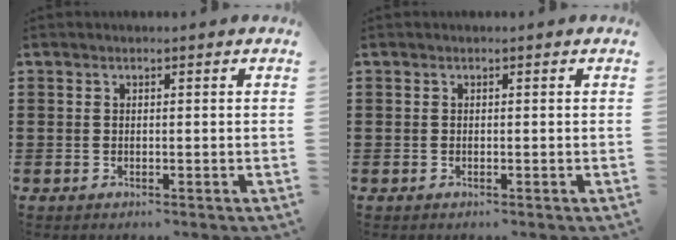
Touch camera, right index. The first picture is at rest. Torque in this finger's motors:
{"motor_torque": [0.30, 0.26, -0.01, 0.00]}